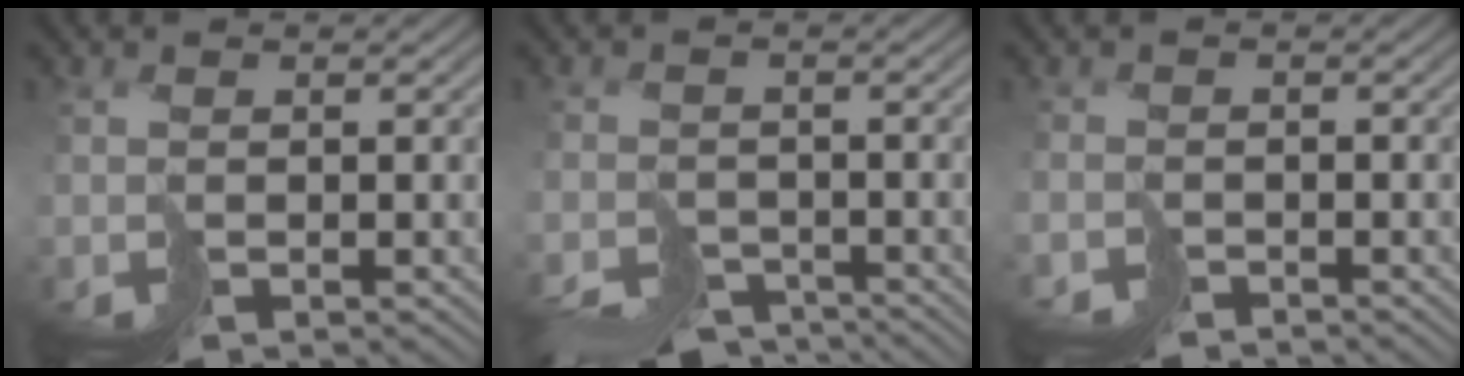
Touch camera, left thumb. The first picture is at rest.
{"total": 5.2, "force": [-4.8, 1.7, 1.0], "torque": [-0.010, -0.008, -0.087]}
{"total": 2.0, "force": [-1.8, 0.1, -0.7], "torque": [0.018, -0.005, -0.038]}